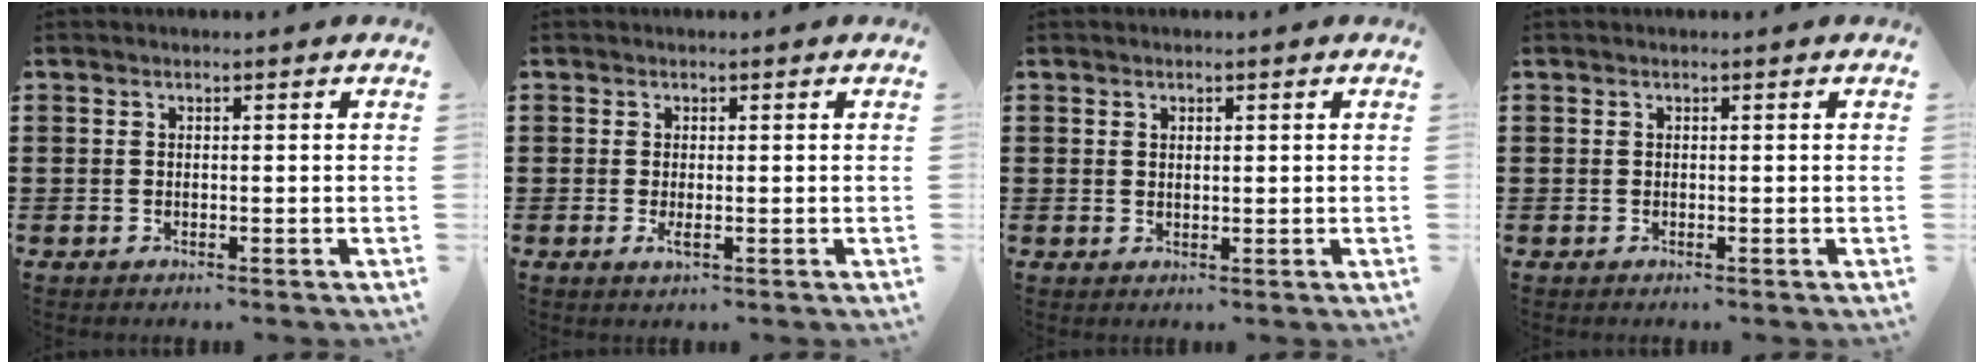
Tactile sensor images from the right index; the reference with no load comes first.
{"total": 1.4, "force": [-0.2, 0.3, 1.3], "torque": [-0.024, -0.005, -0.003]}
{"total": 0.8, "force": [0.5, 0.5, 0.3], "torque": [-0.007, 0.002, 0.010]}
{"total": 0.0}